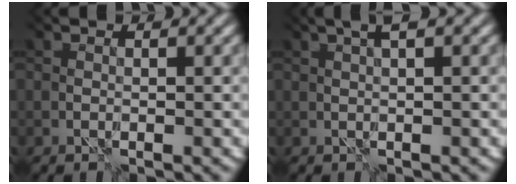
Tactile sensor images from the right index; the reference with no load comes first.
{"total": 2.1, "force": [1.1, 0.2, 1.8], "torque": [0.000, 0.019, 0.010]}